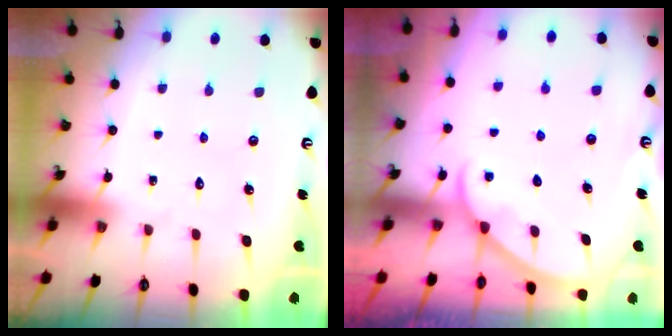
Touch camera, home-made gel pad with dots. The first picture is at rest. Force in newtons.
{"total": 2.4, "press": 2.4, "slide": 0.3}